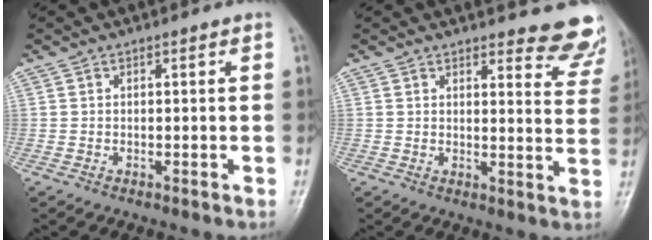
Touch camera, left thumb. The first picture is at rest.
{"total": 10.6, "force": [9.8, 2.8, 3.0], "torque": [0.008, -0.073, 0.087]}